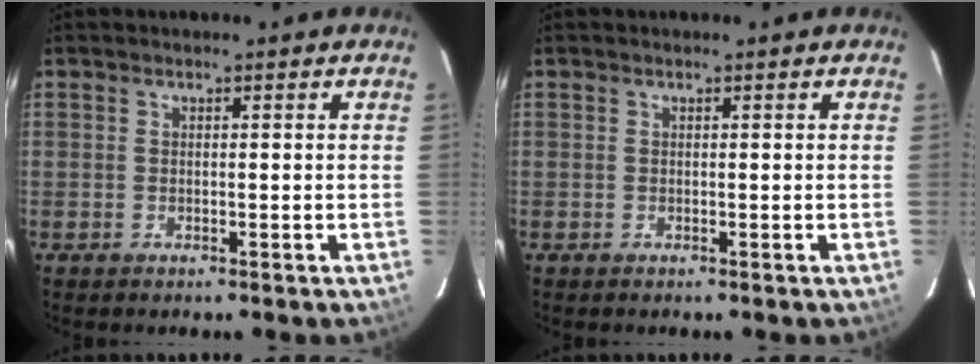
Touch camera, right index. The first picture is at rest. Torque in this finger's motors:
{"motor_torque": [0.25, 0.24, 0.00, 0.00]}